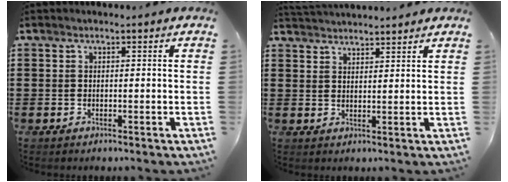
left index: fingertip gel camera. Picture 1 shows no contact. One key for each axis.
{"total": 2.7, "fx": 2.7, "fy": -0.1, "fz": 0.0, "tx": -0.008, "ty": -0.004, "tz": 0.052}